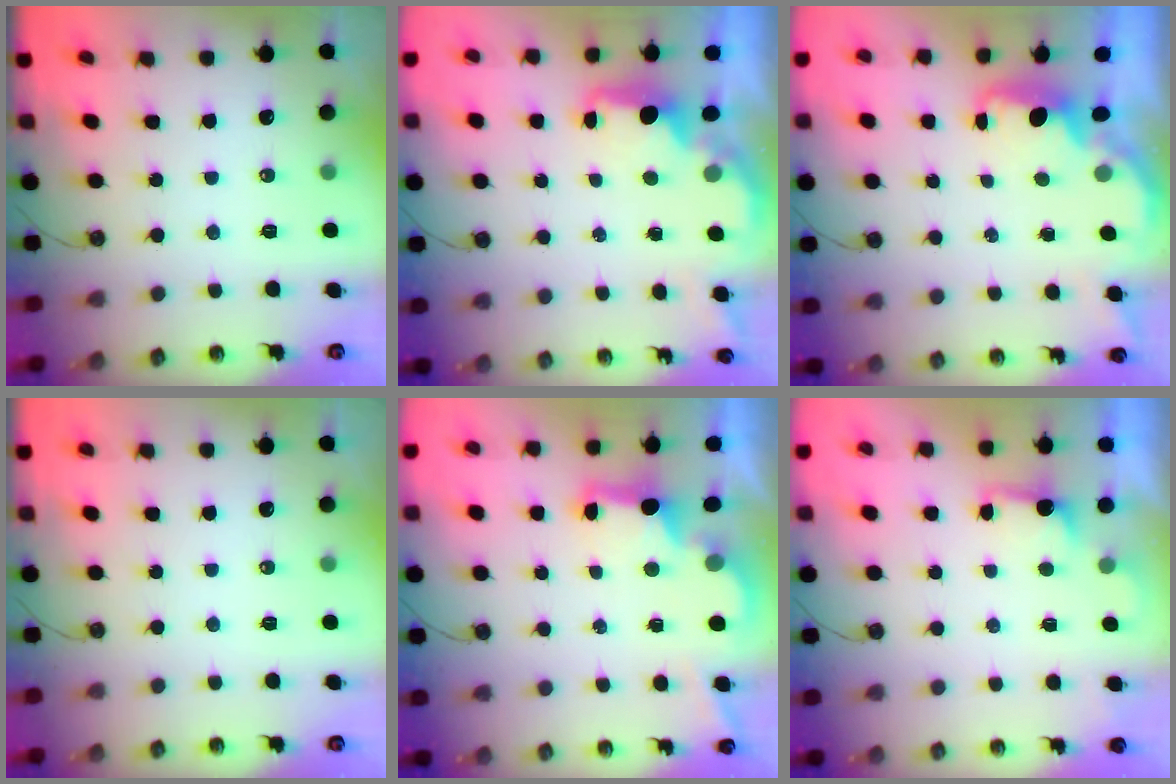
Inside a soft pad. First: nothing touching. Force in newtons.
{"total": 2.1, "press": 2.0, "slide": 0.8}
{"total": 1.4, "press": 1.2, "slide": 0.6}
{"total": 0.0}
{"total": 2.7, "press": 2.6, "slide": 0.9}
{"total": 1.1, "press": 0.7, "slide": 0.8}